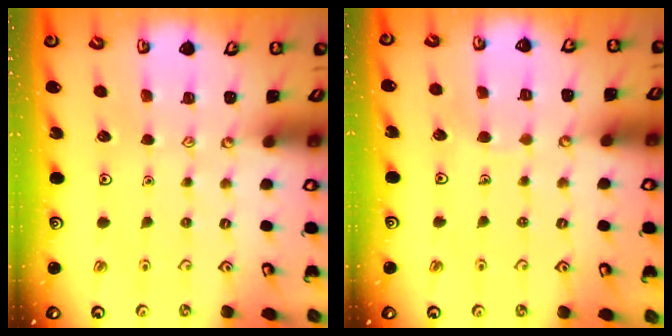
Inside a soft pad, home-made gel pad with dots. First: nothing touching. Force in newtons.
{"total": 3.2, "press": 3.2, "slide": 0.2}